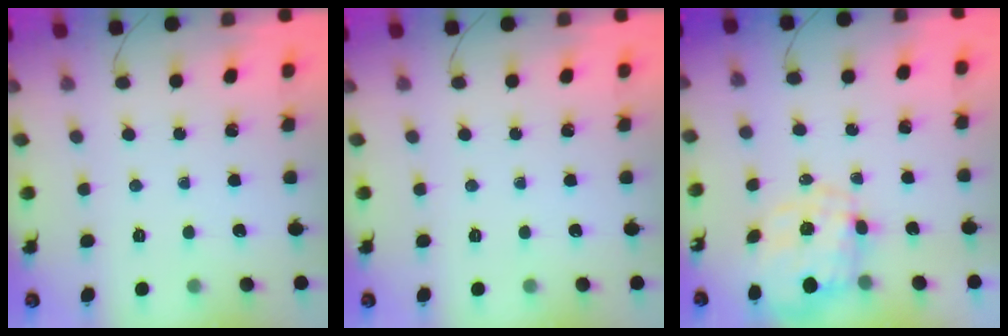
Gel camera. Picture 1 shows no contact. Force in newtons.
{"total": 0.0}
{"total": 4.2, "press": 3.7, "slide": 2.0}